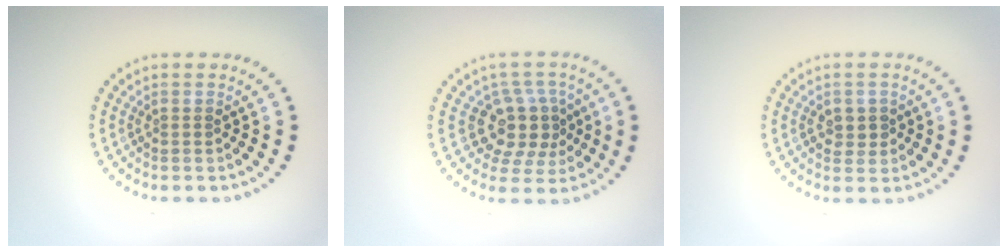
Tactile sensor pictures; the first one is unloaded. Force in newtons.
{"total": 3.9, "press": 3.3, "slide": 2.2}
{"total": 1.5, "press": 1.4, "slide": 0.2}